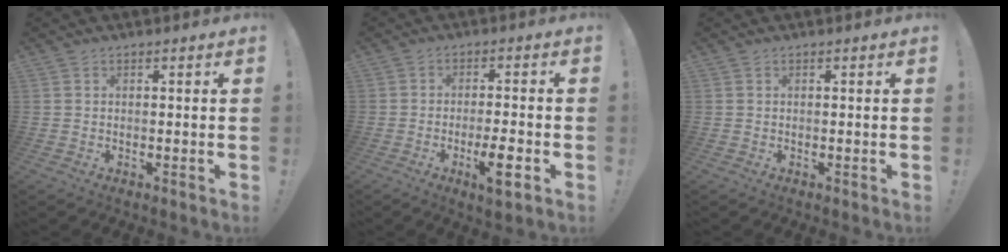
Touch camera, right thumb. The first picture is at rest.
{"total": 7.1, "force": [-3.7, 1.5, 5.9], "torque": [-0.098, 0.012, -0.059]}
{"total": 0.0}